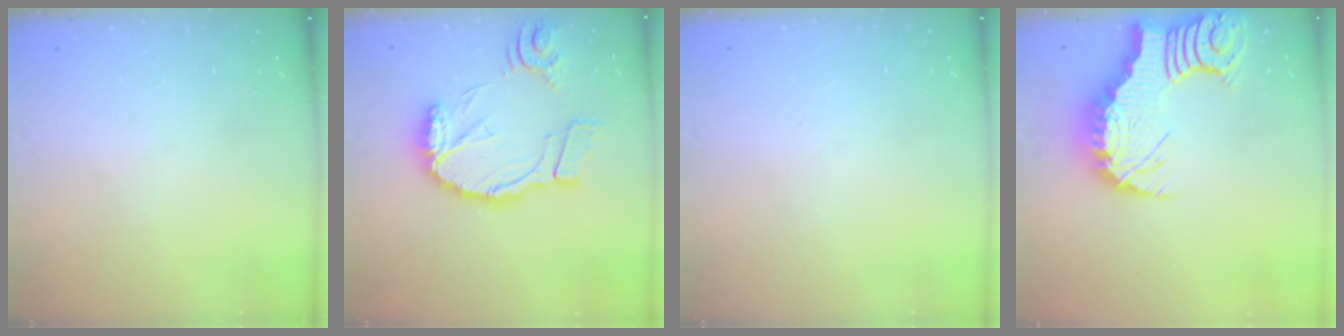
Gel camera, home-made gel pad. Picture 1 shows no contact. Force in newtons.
{"total": 16.8, "press": 16.7, "slide": 1.4}
{"total": 1.6, "press": 1.6, "slide": 0.0}
{"total": 6.5, "press": 6.4, "slide": 0.8}